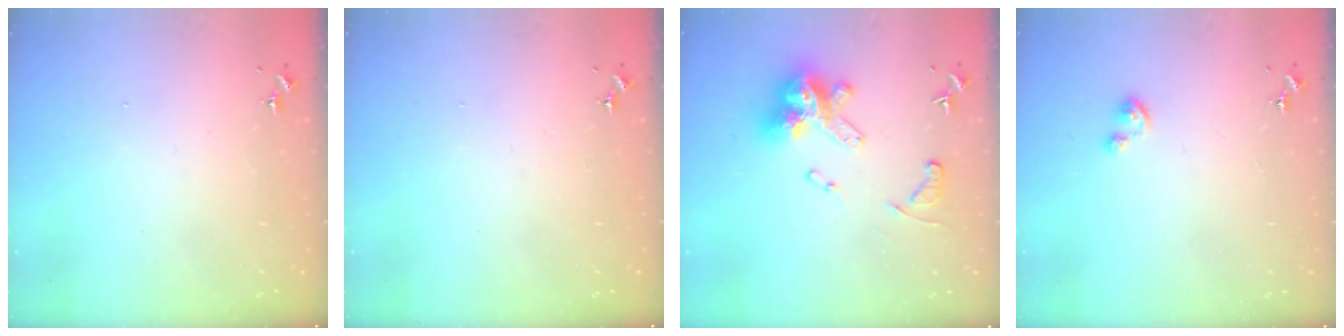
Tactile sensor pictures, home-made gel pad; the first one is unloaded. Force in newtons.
{"total": 0.0}
{"total": 17.1, "press": 17.0, "slide": 1.4}
{"total": 3.0, "press": 3.0, "slide": 0.3}